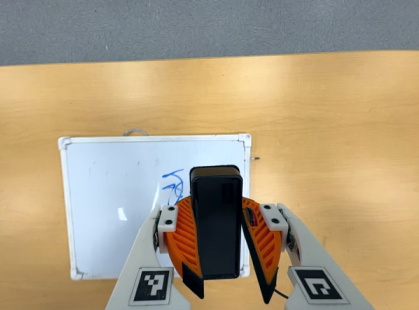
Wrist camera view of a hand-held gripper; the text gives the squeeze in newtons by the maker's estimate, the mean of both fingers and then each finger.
{"total": 9.4, "left": 9.9, "right": 8.9}